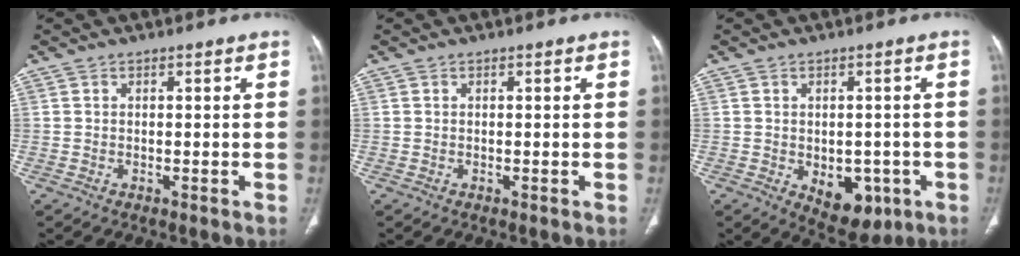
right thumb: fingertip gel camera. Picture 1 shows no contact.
{"total": 0.0}
{"total": 8.4, "force": [-2.6, 5.4, 5.9], "torque": [-0.047, 0.004, -0.019]}